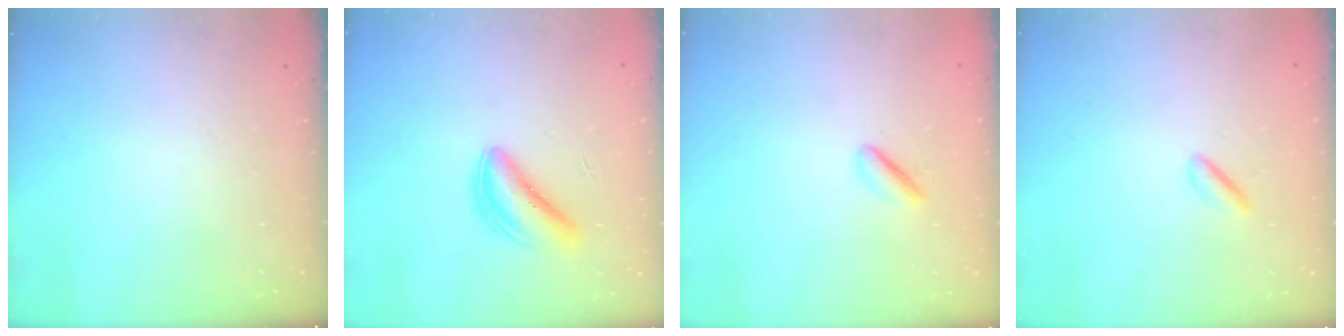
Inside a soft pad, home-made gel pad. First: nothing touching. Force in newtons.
{"total": 5.8, "press": 5.8, "slide": 0.2}
{"total": 1.8, "press": 1.7, "slide": 0.6}
{"total": 0.9, "press": 0.6, "slide": 0.7}